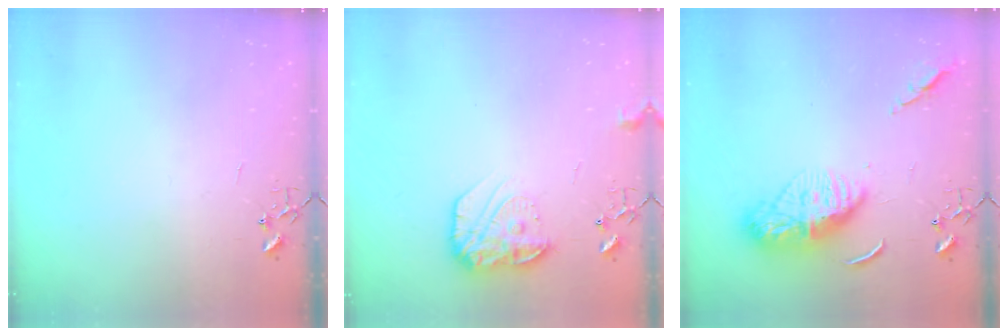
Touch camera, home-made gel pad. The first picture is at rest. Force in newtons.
{"total": 13.9, "press": 13.9, "slide": 1.0}
{"total": 13.3, "press": 13.2, "slide": 1.3}